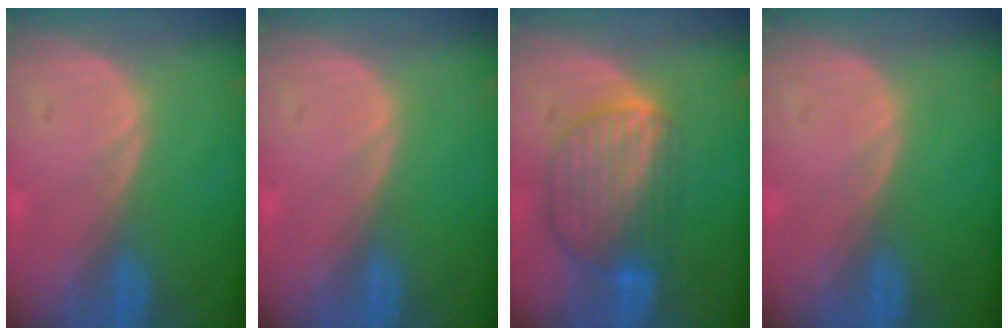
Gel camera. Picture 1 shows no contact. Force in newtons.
{"total": 0.0}
{"total": 8.9, "press": 7.7, "slide": 4.4}
{"total": 0.0}